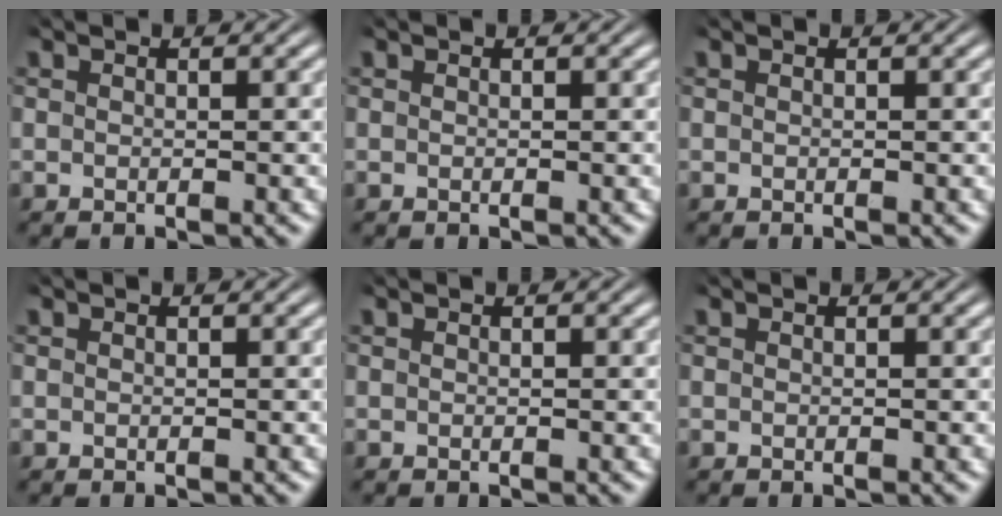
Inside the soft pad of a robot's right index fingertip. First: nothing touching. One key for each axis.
{"total": 0.0}
{"total": 0.0}
{"total": 0.0}
{"total": 0.0}
{"total": 0.0}